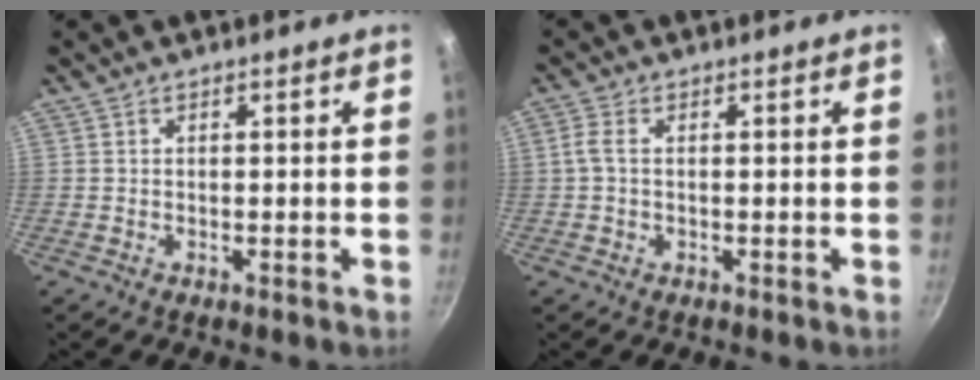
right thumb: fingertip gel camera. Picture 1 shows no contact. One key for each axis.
{"total": 2.6, "fx": 0.1, "fy": 1.4, "fz": 2.2, "tx": -0.056, "ty": 0.007, "tz": -0.001}